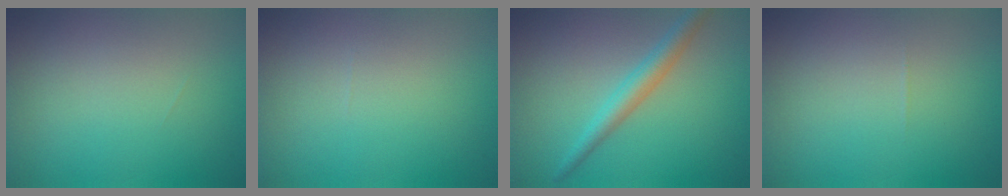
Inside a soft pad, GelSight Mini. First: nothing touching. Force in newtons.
{"total": 0.0}
{"total": 2.9, "press": 2.9, "slide": 0.0}
{"total": 0.0}